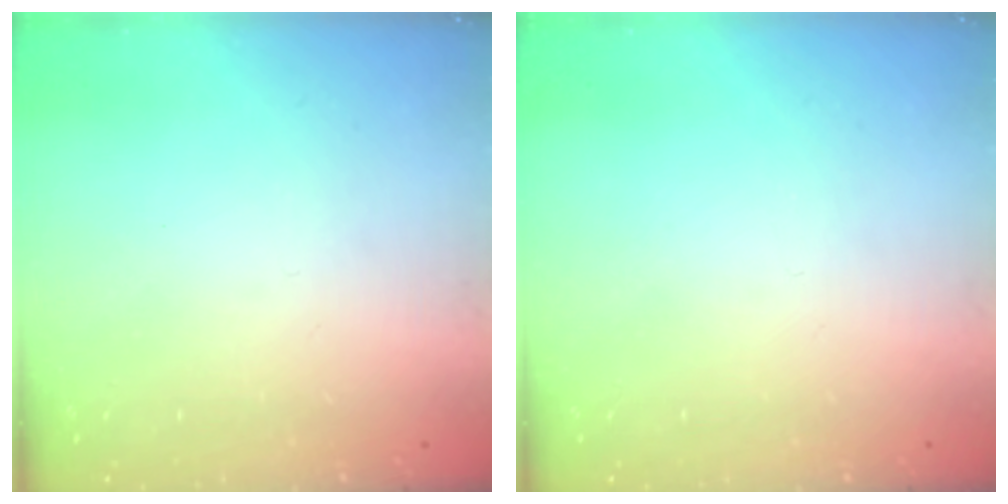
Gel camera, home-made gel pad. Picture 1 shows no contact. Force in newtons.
{"total": 0.0}